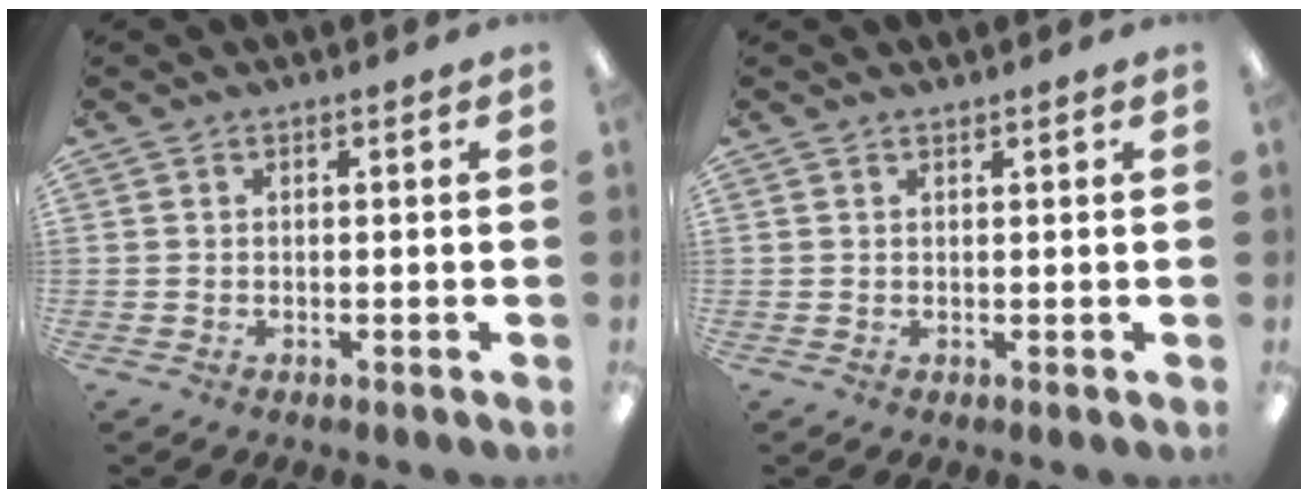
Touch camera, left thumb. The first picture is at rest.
{"total": 0.6, "force": [0.6, 0.0, 0.1], "torque": [-0.002, 0.001, 0.011]}